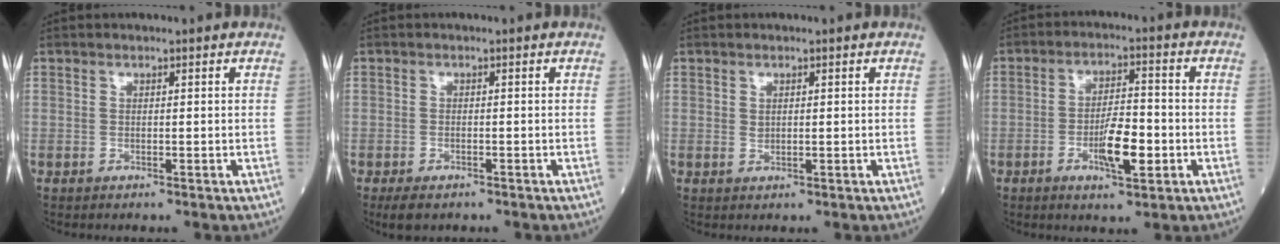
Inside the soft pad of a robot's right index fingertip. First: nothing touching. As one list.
[{"total": 2.9, "force": [-2.1, 1.3, 1.4], "torque": [-0.029, -0.005, -0.029]}, {"total": 0.8, "force": [0.2, 0.4, 0.7], "torque": [-0.014, -0.002, 0.007]}, {"total": 7.0, "force": [-2.3, 1.8, 6.4], "torque": [-0.116, 0.000, -0.038]}]